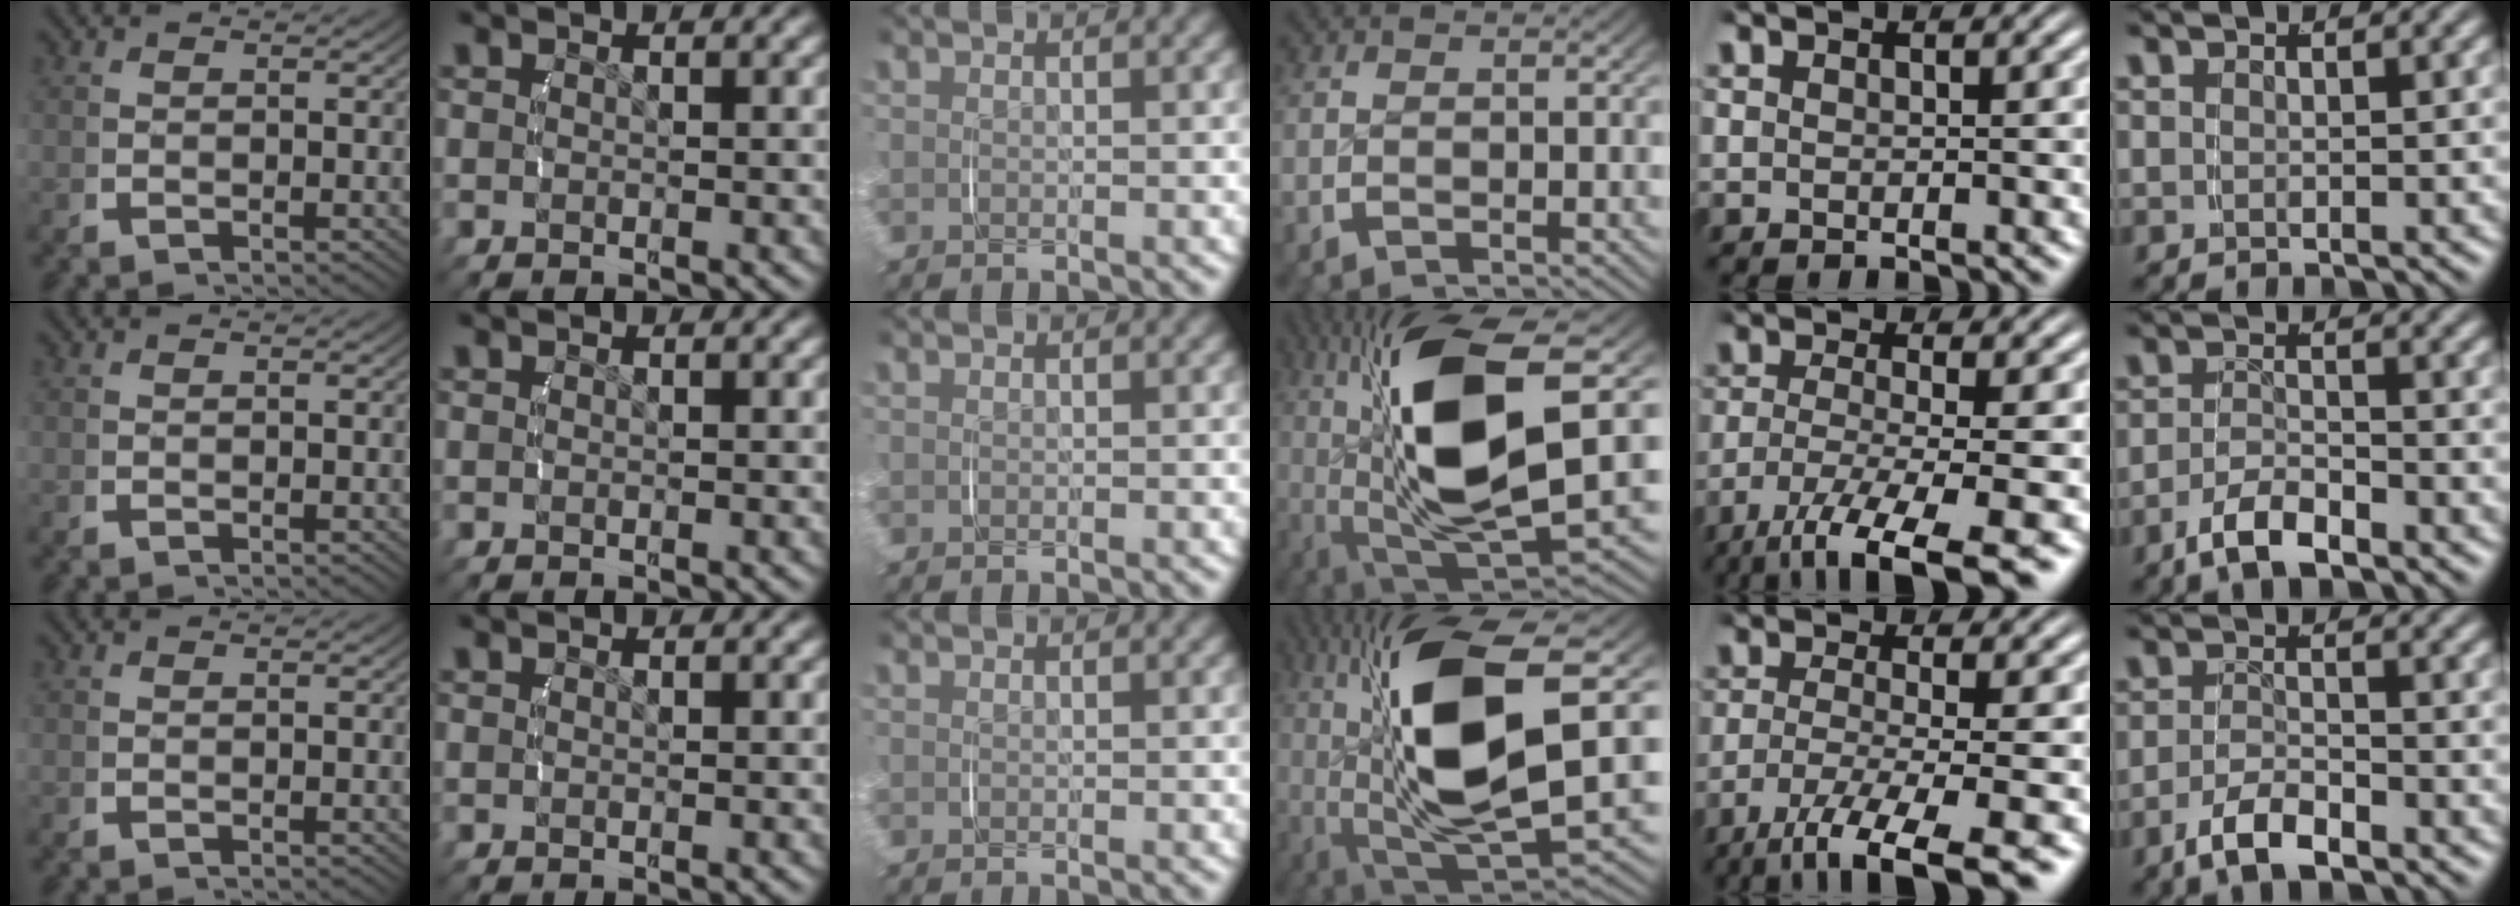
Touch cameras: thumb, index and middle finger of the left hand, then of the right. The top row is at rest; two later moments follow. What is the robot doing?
{"motion": "lift_and_place", "object": "camera"}